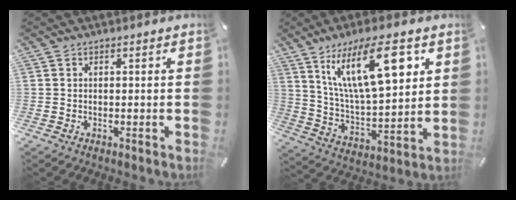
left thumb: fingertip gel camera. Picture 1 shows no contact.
{"total": 20.7, "force": [10.3, 8.0, 16.0], "torque": [-0.297, -0.034, 0.161]}